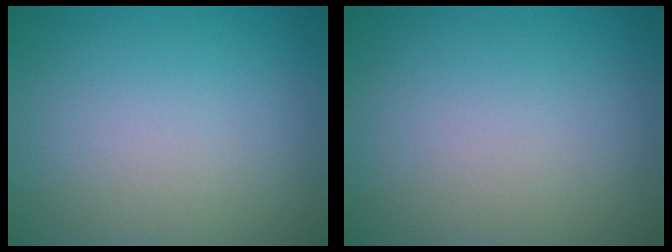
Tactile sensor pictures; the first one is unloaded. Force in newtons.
{"total": 0.0}